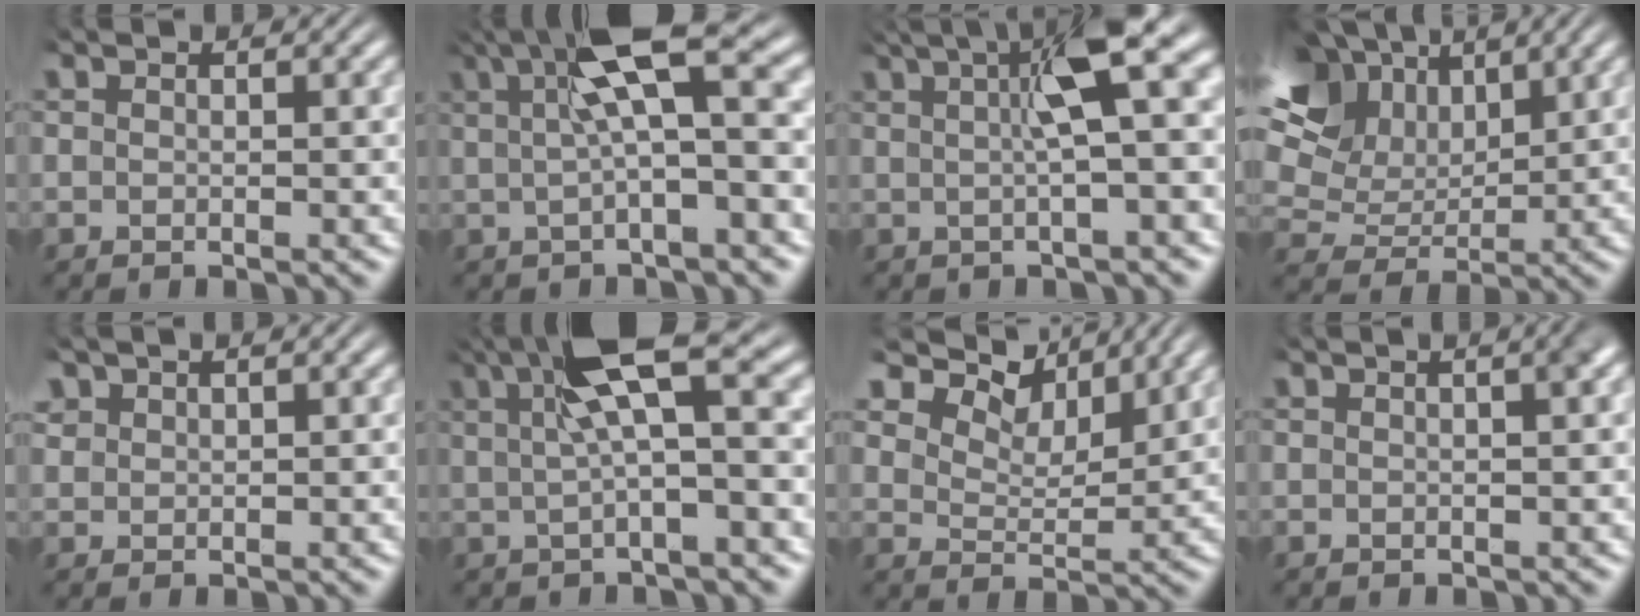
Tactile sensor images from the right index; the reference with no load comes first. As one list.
[{"total": 6.8, "force": [1.9, 1.1, 6.4], "torque": [-0.088, 0.021, 0.027]}, {"total": 7.9, "force": [2.9, 1.2, 7.2], "torque": [-0.091, 0.035, 0.034]}, {"total": 11.9, "force": [4.5, 8.4, 7.2], "torque": [-0.122, 0.003, 0.072]}, {"total": 1.3, "force": [1.1, 0.5, 0.4], "torque": [-0.013, -0.002, 0.030]}, {"total": 7.3, "force": [2.3, 1.6, 6.8], "torque": [-0.097, 0.021, 0.035]}, {"total": 8.6, "force": [5.6, 4.7, 4.5], "torque": [-0.087, 0.013, 0.082]}, {"total": 1.5, "force": [0.4, 0.0, 1.4], "torque": [-0.012, 0.009, 0.004]}]